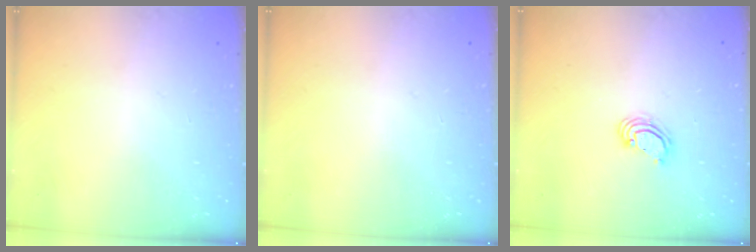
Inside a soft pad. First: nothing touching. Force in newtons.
{"total": 0.0}
{"total": 3.9, "press": 3.9, "slide": 0.2}